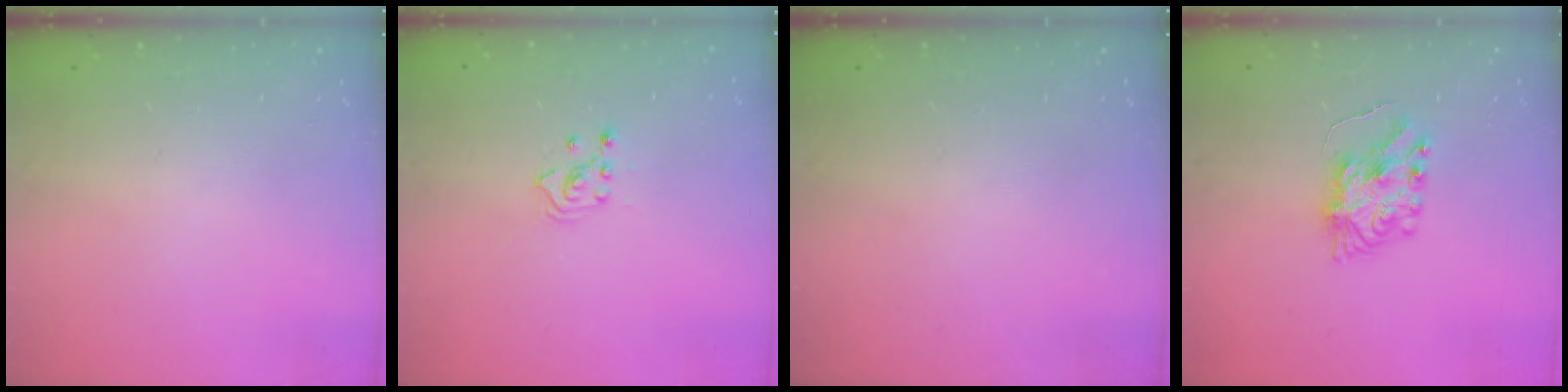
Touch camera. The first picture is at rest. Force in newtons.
{"total": 2.6, "press": 2.4, "slide": 1.0}
{"total": 0.0}
{"total": 8.1, "press": 8.1, "slide": 0.6}